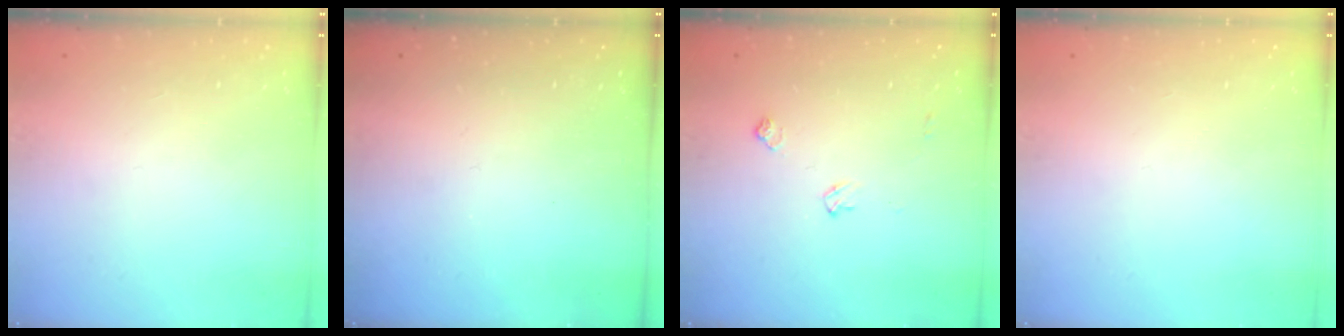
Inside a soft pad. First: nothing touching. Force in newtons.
{"total": 0.0}
{"total": 5.2, "press": 5.1, "slide": 0.8}
{"total": 0.0}